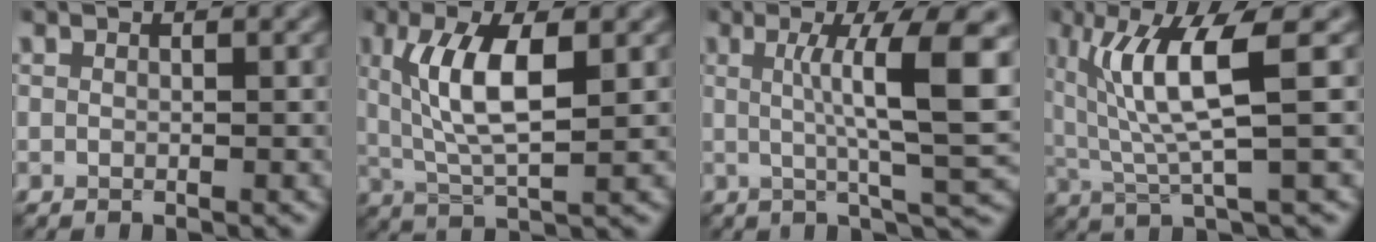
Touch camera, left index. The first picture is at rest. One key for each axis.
{"total": 6.7, "fx": 1.6, "fy": 2.2, "fz": 6.1, "tx": -0.120, "ty": 0.002, "tz": 0.031}
{"total": 9.2, "fx": 1.4, "fy": 1.6, "fz": 8.9, "tx": -0.116, "ty": 0.000, "tz": 0.023}
{"total": 7.3, "fx": 2.1, "fy": 1.4, "fz": 6.8, "tx": -0.126, "ty": -0.004, "tz": 0.039}